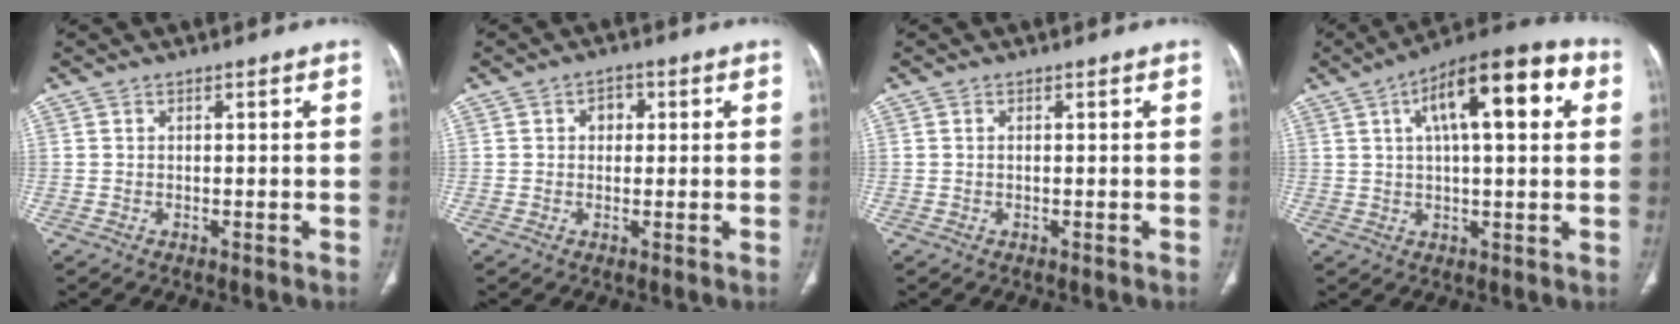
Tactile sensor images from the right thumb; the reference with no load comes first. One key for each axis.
{"total": 2.5, "fx": 0.5, "fy": 2.0, "fz": 1.4, "tx": -0.007, "ty": 0.004, "tz": 0.004}
{"total": 0.0}
{"total": 17.0, "fx": 5.5, "fy": 6.0, "fz": 14.9, "tx": -0.201, "ty": 0.022, "tz": 0.074}